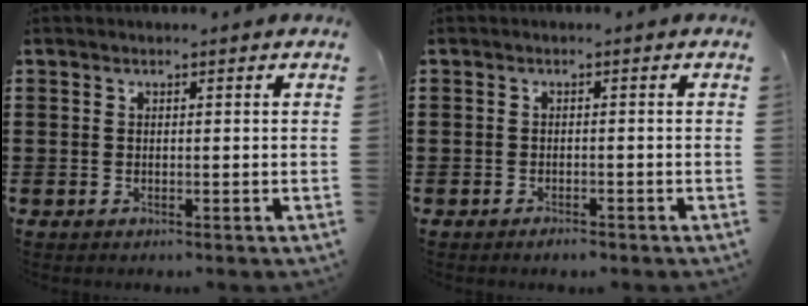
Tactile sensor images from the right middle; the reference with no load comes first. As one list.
[{"total": 1.1, "force": [-1.0, 0.3, 0.3], "torque": [-0.008, -0.001, -0.021]}]